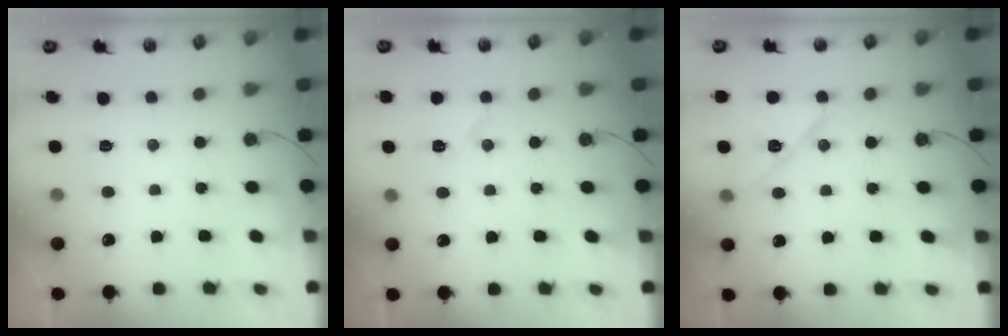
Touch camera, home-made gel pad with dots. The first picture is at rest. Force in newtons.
{"total": 6.7, "press": 6.4, "slide": 2.1}
{"total": 11.2, "press": 10.3, "slide": 4.5}